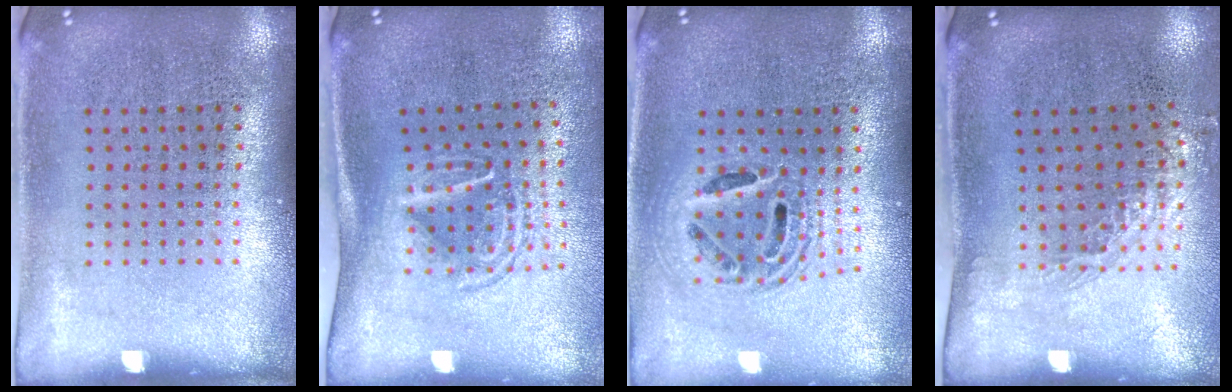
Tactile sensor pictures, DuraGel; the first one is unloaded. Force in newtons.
{"total": 1.7, "press": 1.2, "slide": 1.2}
{"total": 1.7, "press": 1.5, "slide": 1.0}
{"total": 1.2, "press": 0.9, "slide": 0.7}